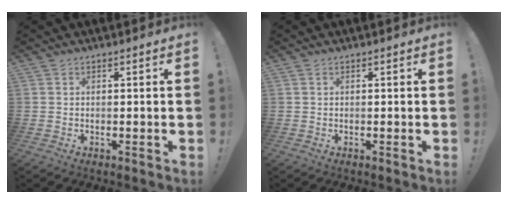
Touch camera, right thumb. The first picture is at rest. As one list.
[{"total": 0.0}]